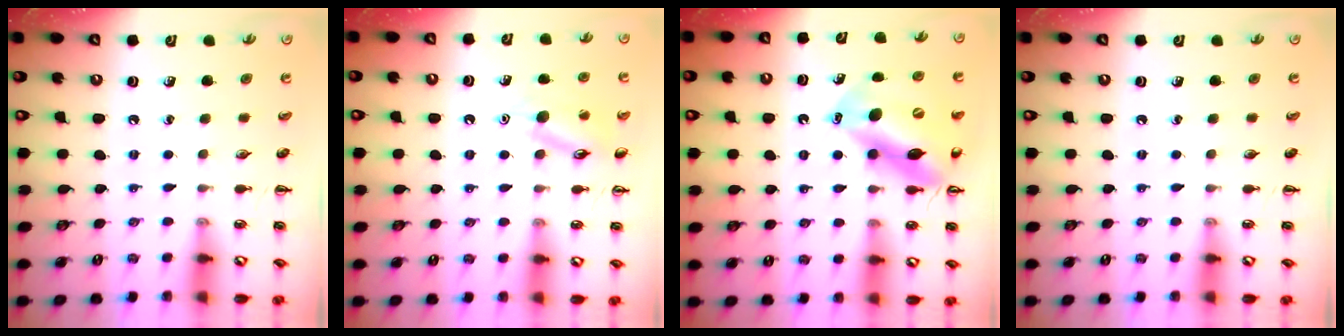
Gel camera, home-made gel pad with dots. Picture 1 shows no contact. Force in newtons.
{"total": 11.6, "press": 11.5, "slide": 1.7}
{"total": 14.9, "press": 14.3, "slide": 4.2}
{"total": 0.0}